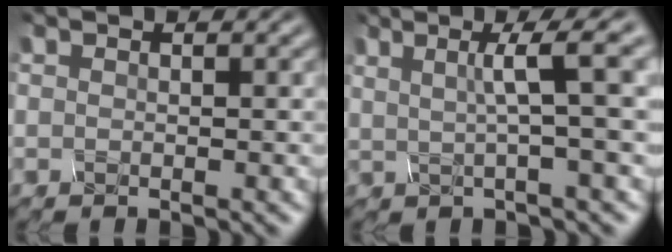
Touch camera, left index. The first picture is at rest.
{"total": 4.6, "force": [1.1, 0.4, 4.5], "torque": [-0.080, 0.012, 0.032]}